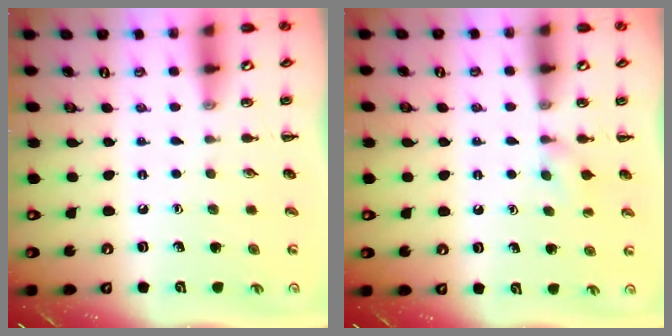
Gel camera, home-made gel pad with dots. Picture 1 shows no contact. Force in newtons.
{"total": 3.9, "press": 3.7, "slide": 1.4}